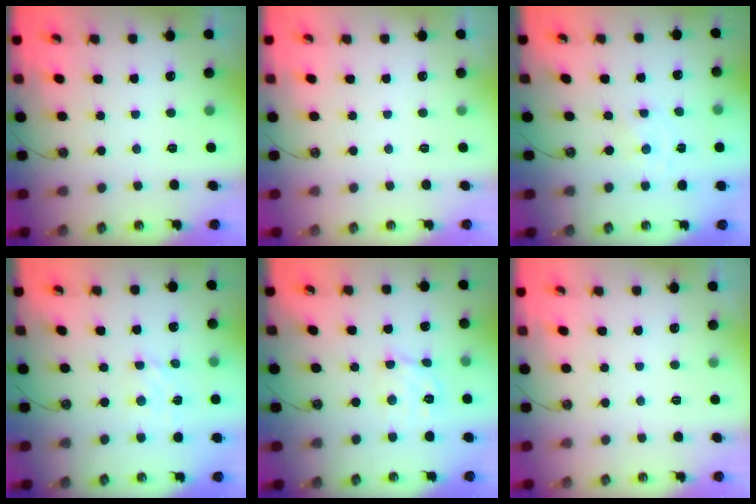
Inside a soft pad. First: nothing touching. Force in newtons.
{"total": 0.0}
{"total": 0.0}
{"total": 3.3, "press": 3.3, "slide": 0.3}
{"total": 7.0, "press": 7.0, "slide": 0.3}
{"total": 0.0}